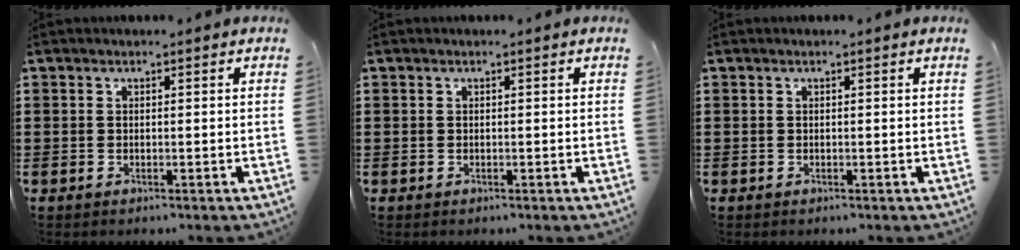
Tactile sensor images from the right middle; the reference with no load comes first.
{"total": 0.0}
{"total": 0.0}